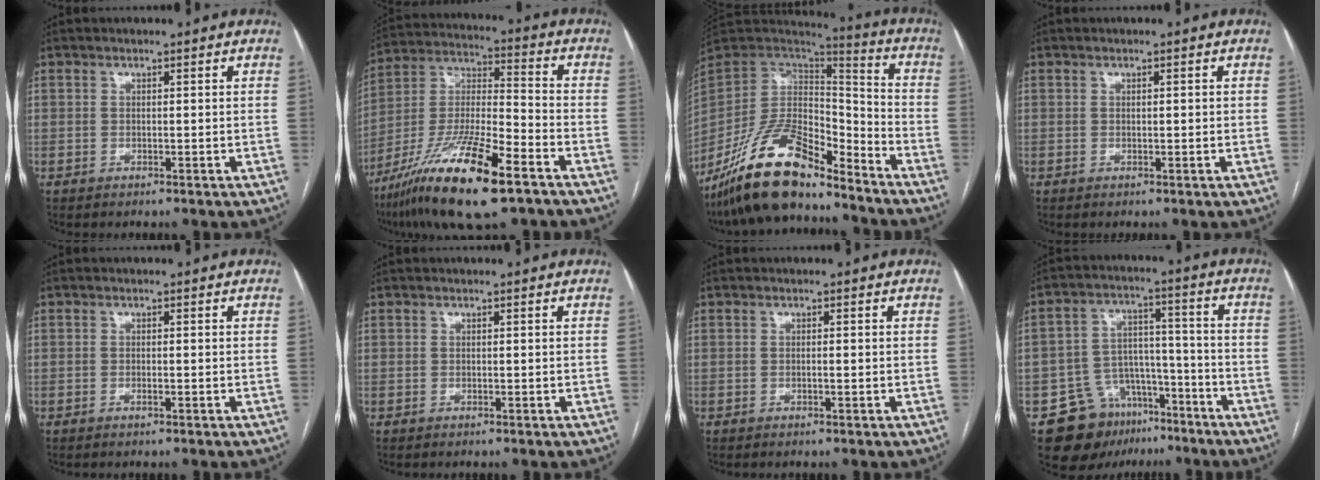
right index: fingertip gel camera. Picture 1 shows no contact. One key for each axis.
{"total": 19.9, "fx": -12.0, "fy": 2.9, "fz": 15.6, "tx": -0.315, "ty": -0.035, "tz": -0.214}
{"total": 18.1, "fx": -14.1, "fy": 5.7, "fz": 9.8, "tx": -0.186, "ty": 0.016, "tz": -0.258}
{"total": 0.6, "fx": 0.1, "fy": 0.1, "fz": 0.5, "tx": -0.011, "ty": 0.000, "tz": 0.002}
{"total": 0.6, "fx": -0.3, "fy": 0.0, "fz": 0.6, "tx": -0.013, "ty": -0.001, "tz": -0.004}
{"total": 0.0}
{"total": 0.6, "fx": -0.1, "fy": 0.0, "fz": 0.6, "tx": -0.011, "ty": 0.000, "tz": -0.002}
{"total": 11.9, "fx": -7.7, "fy": 8.2, "fz": 3.7, "tx": -0.054, "ty": 0.052, "tz": -0.116}